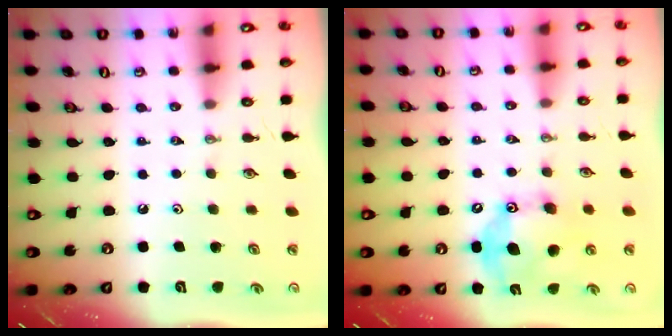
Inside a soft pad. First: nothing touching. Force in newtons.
{"total": 14.6, "press": 14.6, "slide": 0.2}